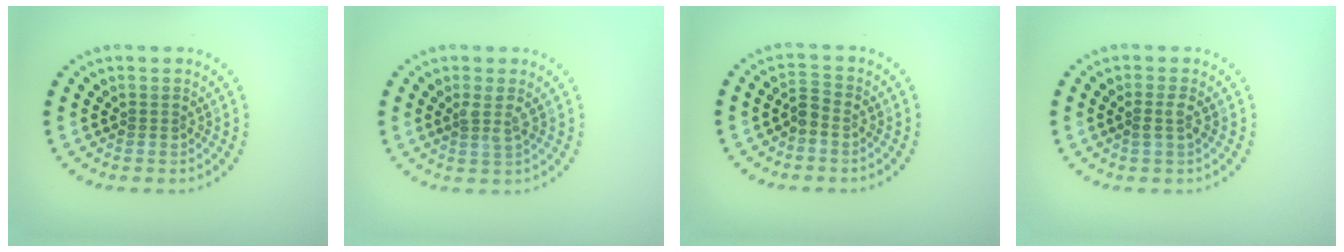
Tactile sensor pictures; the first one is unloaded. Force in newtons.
{"total": 1.4, "press": 1.2, "slide": 0.8}
{"total": 1.4, "press": 1.3, "slide": 0.7}
{"total": 1.1, "press": 1.0, "slide": 0.5}